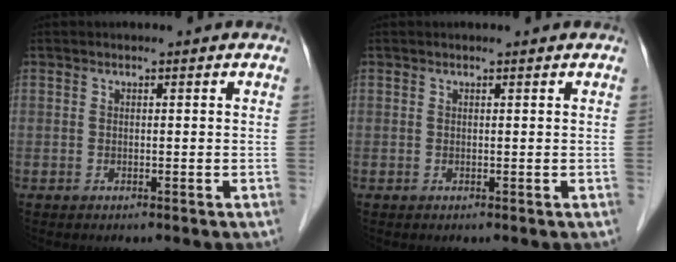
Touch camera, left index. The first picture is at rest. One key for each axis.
{"total": 0.6, "fx": 0.5, "fy": 0.0, "fz": 0.3, "tx": -0.010, "ty": 0.004, "tz": 0.009}